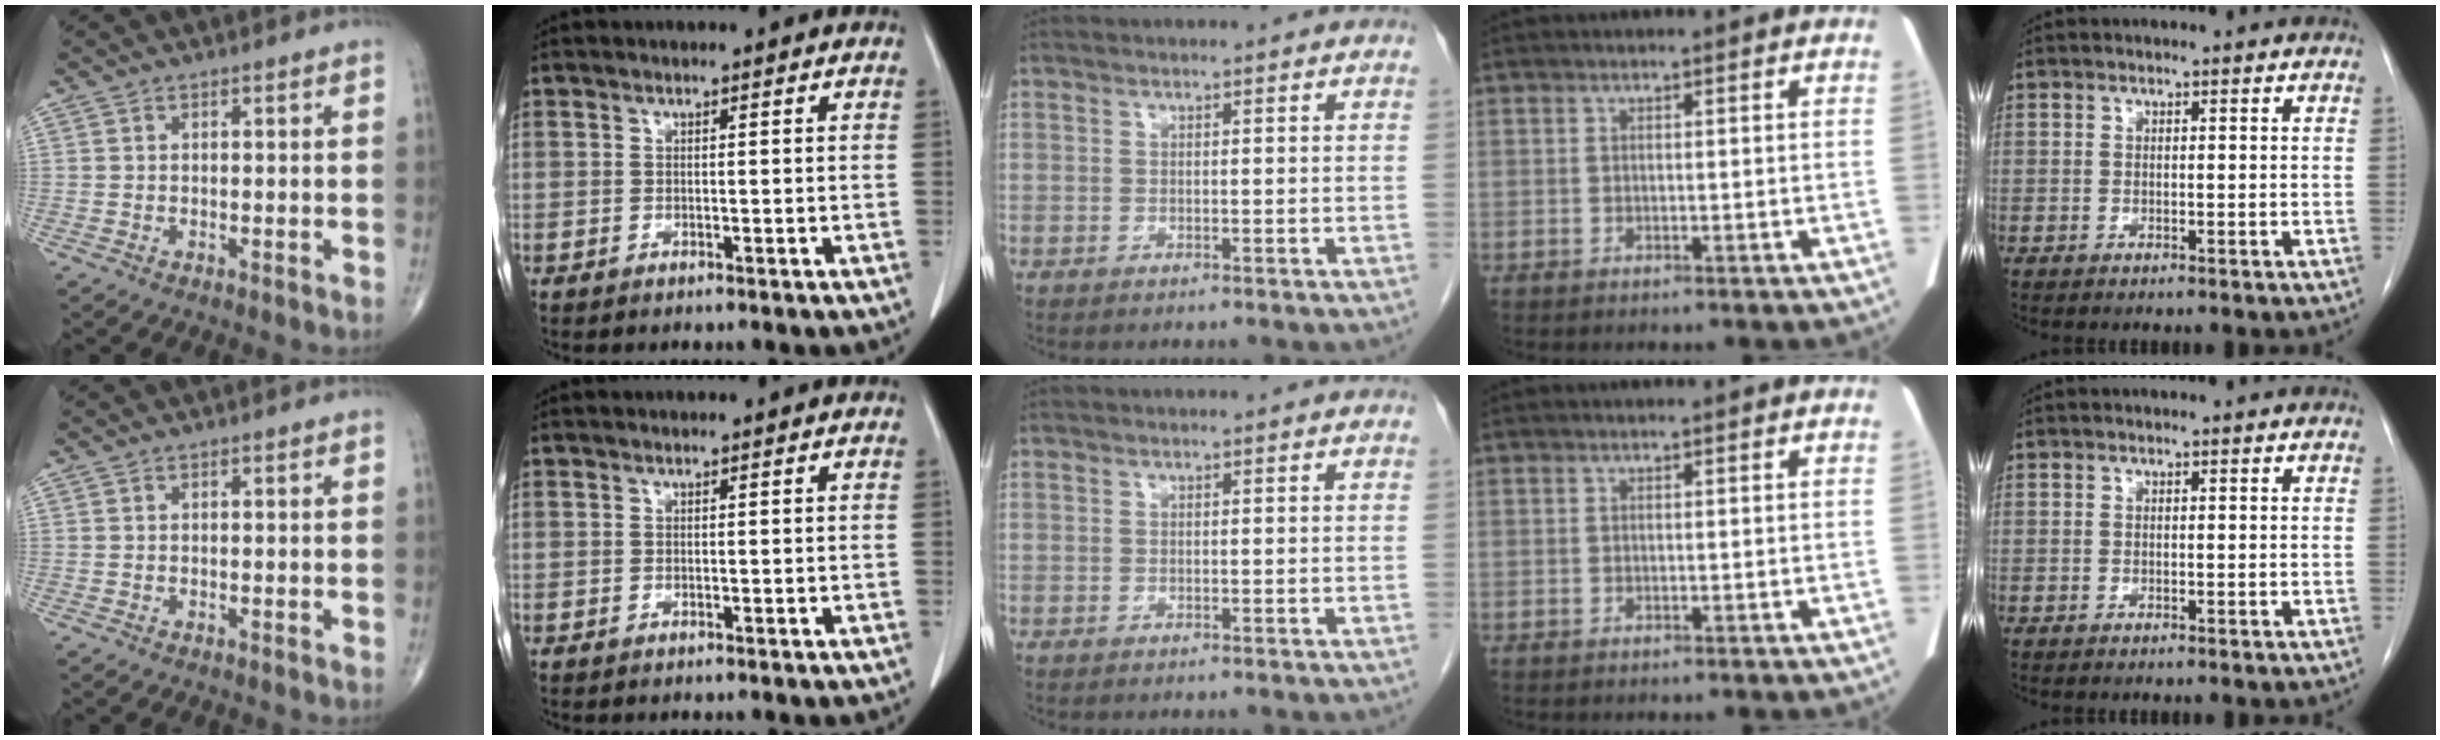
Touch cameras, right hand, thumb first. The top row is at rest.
{}